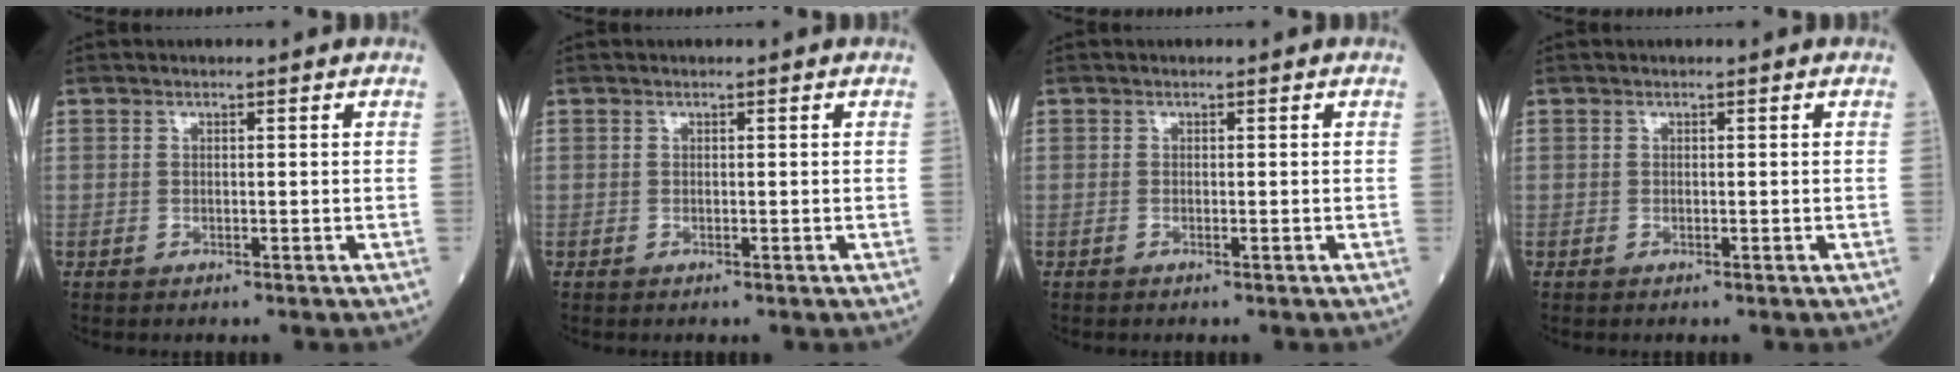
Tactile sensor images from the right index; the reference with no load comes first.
{"total": 0.0}
{"total": 0.0}
{"total": 0.0}